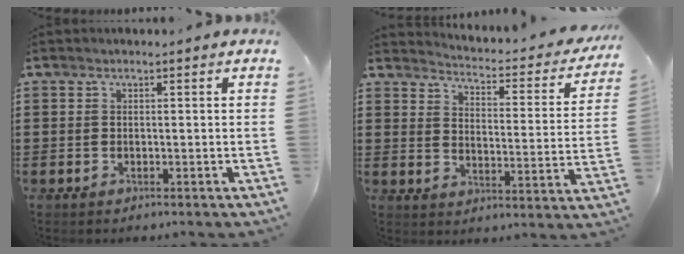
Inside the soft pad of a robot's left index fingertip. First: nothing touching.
{"total": 2.6, "force": [2.5, -0.1, 0.8], "torque": [-0.027, -0.034, 0.031]}